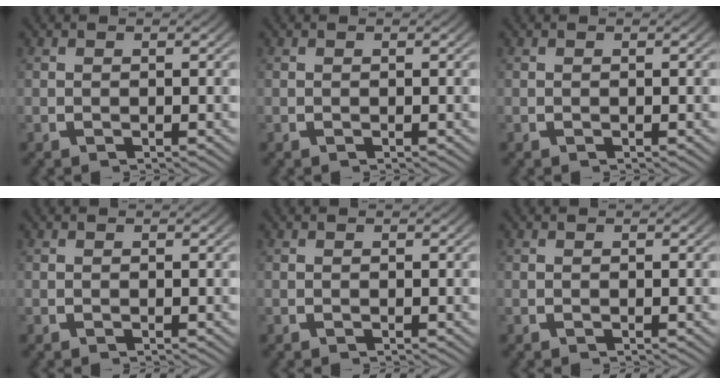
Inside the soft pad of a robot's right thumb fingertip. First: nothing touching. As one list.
[{"total": 0.0}, {"total": 0.0}, {"total": 0.0}, {"total": 0.0}, {"total": 0.0}]